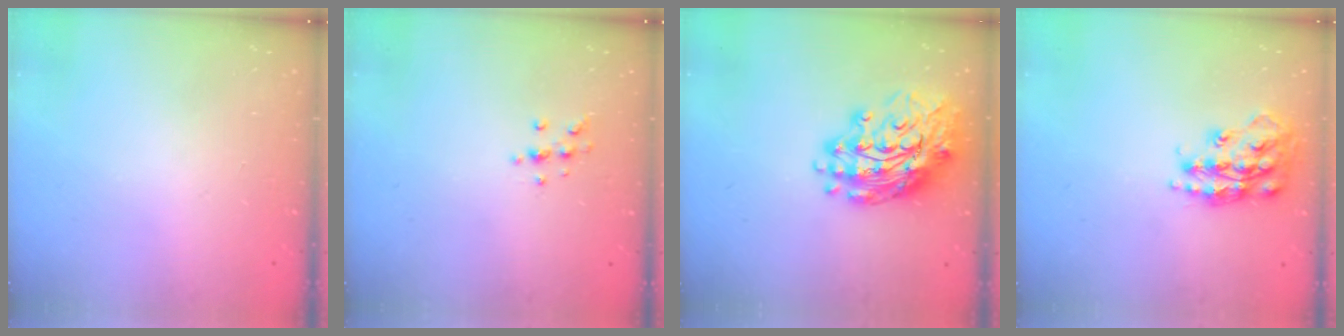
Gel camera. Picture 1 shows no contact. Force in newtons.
{"total": 5.6, "press": 5.6, "slide": 0.6}
{"total": 16.6, "press": 16.5, "slide": 1.7}
{"total": 17.5, "press": 17.4, "slide": 1.1}